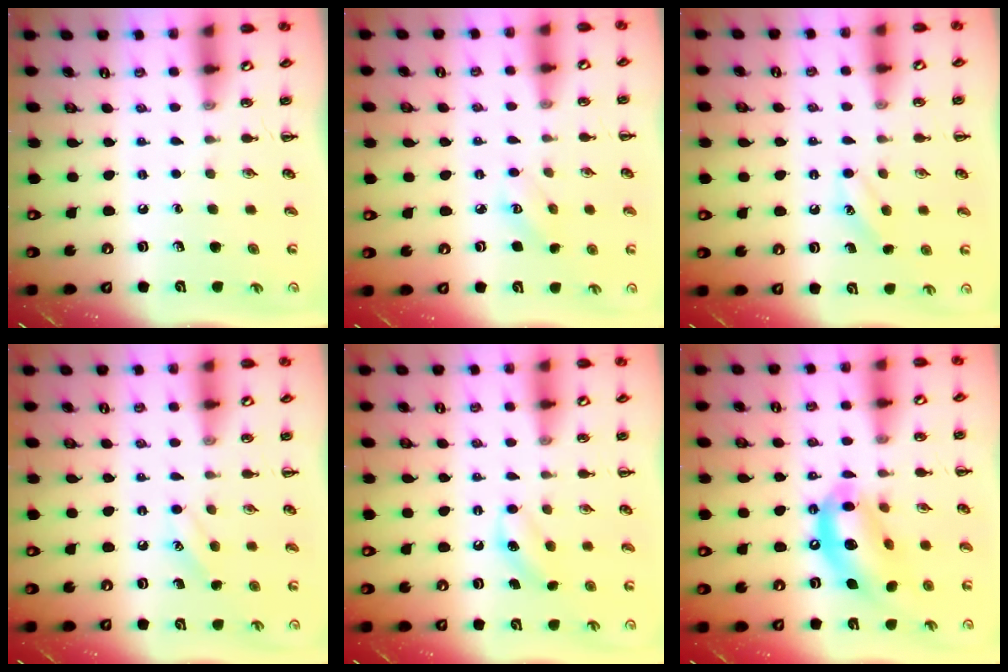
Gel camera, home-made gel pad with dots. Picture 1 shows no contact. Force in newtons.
{"total": 3.3, "press": 3.2, "slide": 0.9}
{"total": 7.5, "press": 7.2, "slide": 1.9}
{"total": 7.2, "press": 6.9, "slide": 1.8}
{"total": 5.7, "press": 5.4, "slide": 1.6}
{"total": 13.8, "press": 13.3, "slide": 3.7}